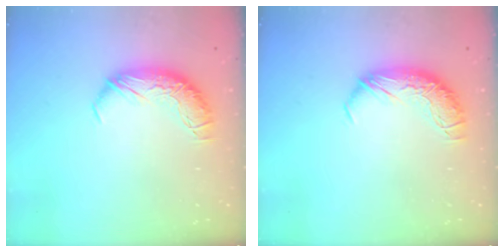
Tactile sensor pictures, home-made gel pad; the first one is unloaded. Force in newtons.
{"total": 0.0}